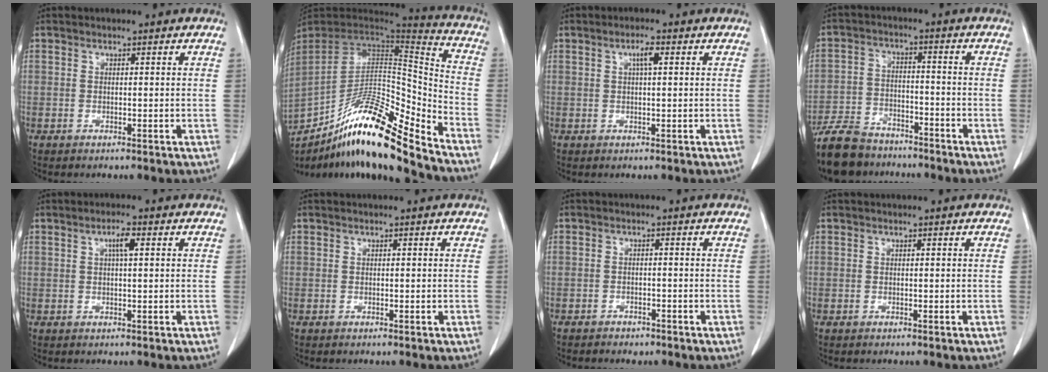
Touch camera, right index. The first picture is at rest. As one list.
[{"total": 21.5, "force": [-16.6, 1.3, 13.6], "torque": [-0.240, -0.005, -0.301]}, {"total": 2.3, "force": [0.8, 0.3, 2.1], "torque": [-0.039, 0.004, 0.013]}, {"total": 12.0, "force": [-10.1, 5.3, 4.0], "torque": [-0.081, -0.001, -0.169]}, {"total": 2.6, "force": [0.8, 0.4, 2.4], "torque": [-0.044, 0.003, 0.014]}, {"total": 0.0}, {"total": 2.5, "force": [-2.0, 1.3, 0.5], "torque": [-0.011, 0.004, -0.024]}, {"total": 0.0}]